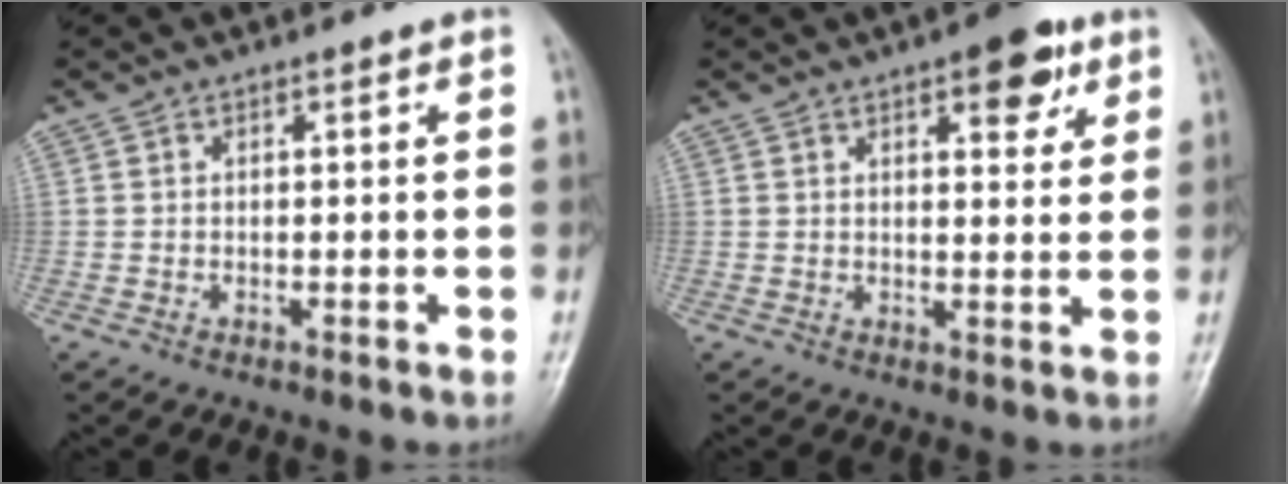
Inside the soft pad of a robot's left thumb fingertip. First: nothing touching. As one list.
[{"total": 7.5, "force": [4.1, 3.2, 5.3], "torque": [-0.045, -0.016, 0.049]}]